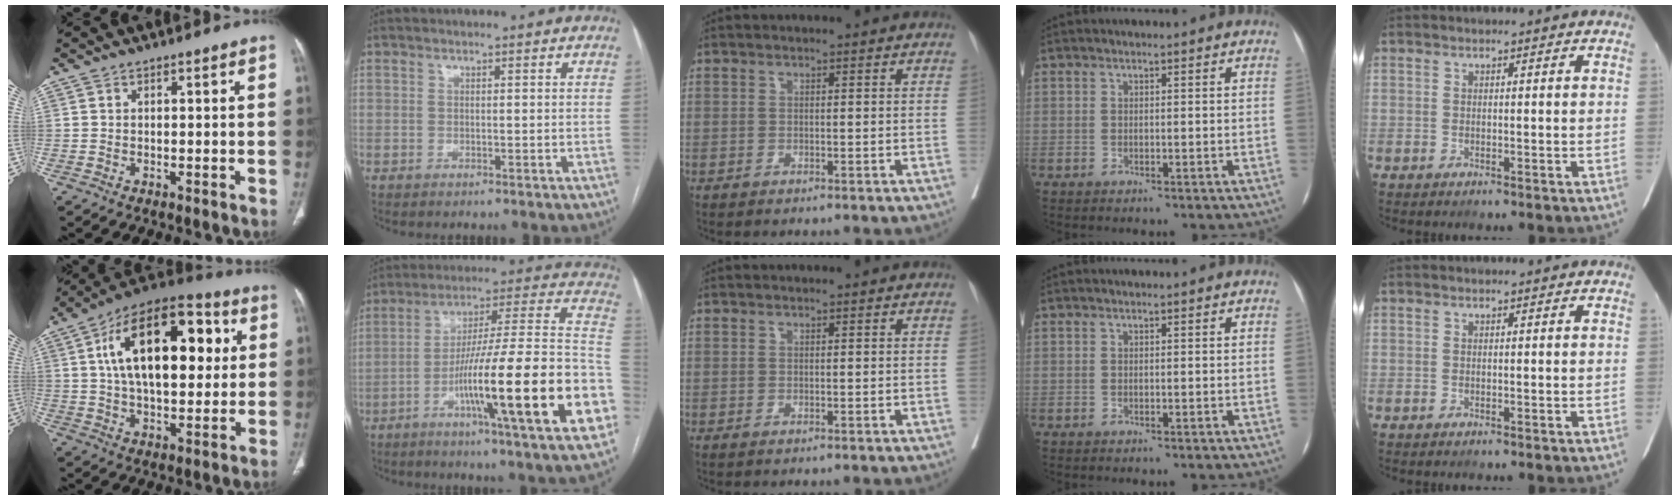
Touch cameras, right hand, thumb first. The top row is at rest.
{"thumb": {"total": 24.2, "force": [5.5, 12.4, 20.1], "torque": [-0.299, 0.012, 0.078]}, "index": {"total": 27.1, "force": [-9.0, 0.5, 25.5], "torque": [-0.316, -0.008, -0.149]}}